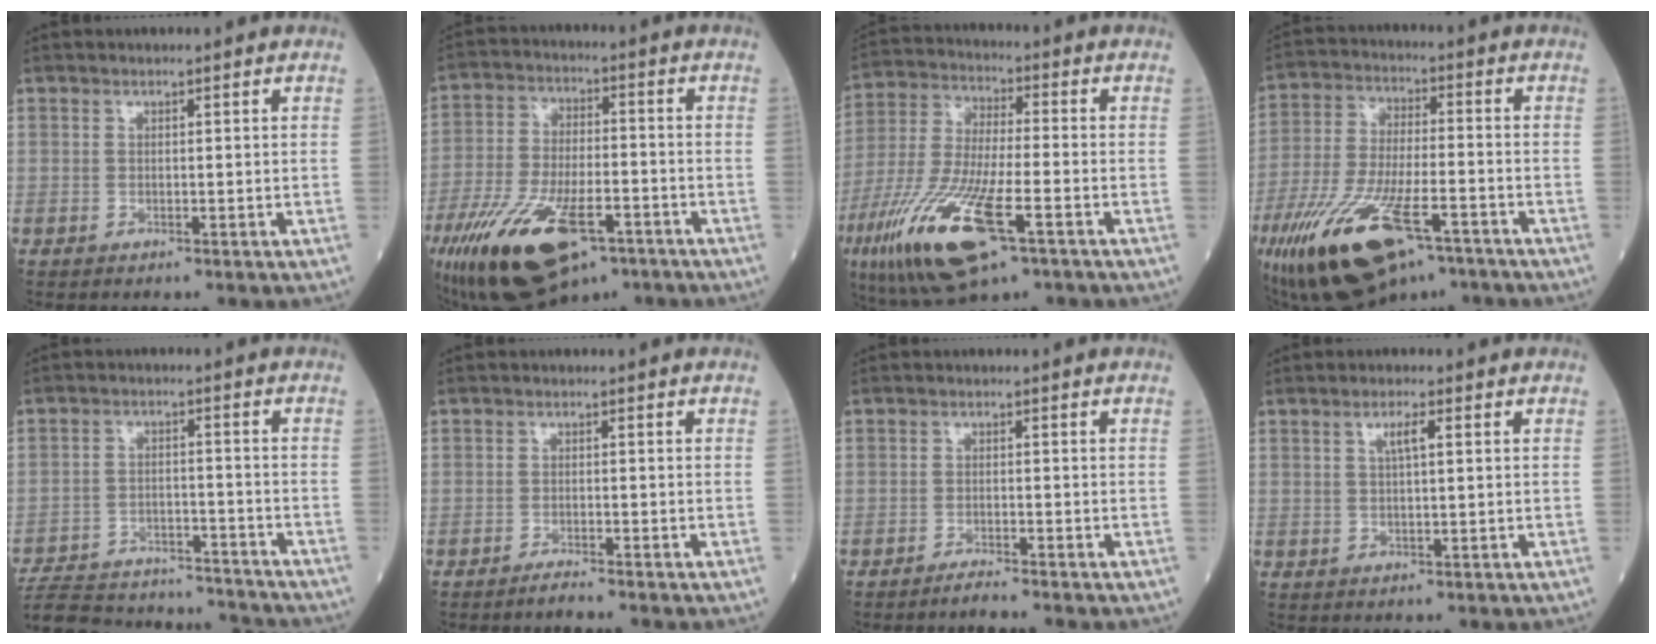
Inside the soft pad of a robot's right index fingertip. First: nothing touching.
{"total": 20.3, "force": [-11.2, 8.5, 14.6], "torque": [-0.297, -0.022, -0.187]}
{"total": 18.8, "force": [-8.6, 4.3, 16.2], "torque": [-0.365, -0.042, -0.153]}
{"total": 20.0, "force": [-11.7, 6.5, 14.9], "torque": [-0.298, -0.035, -0.204]}
{"total": 20.3, "force": [-19.2, 3.8, 5.6], "torque": [-0.127, -0.005, -0.277]}
{"total": 1.6, "force": [-1.5, -0.3, 0.4], "torque": [-0.007, -0.001, -0.029]}
{"total": 1.9, "force": [-1.8, -0.4, 0.4], "torque": [-0.007, -0.002, -0.034]}
{"total": 2.6, "force": [0.9, 0.3, 2.4], "torque": [-0.046, 0.003, 0.016]}